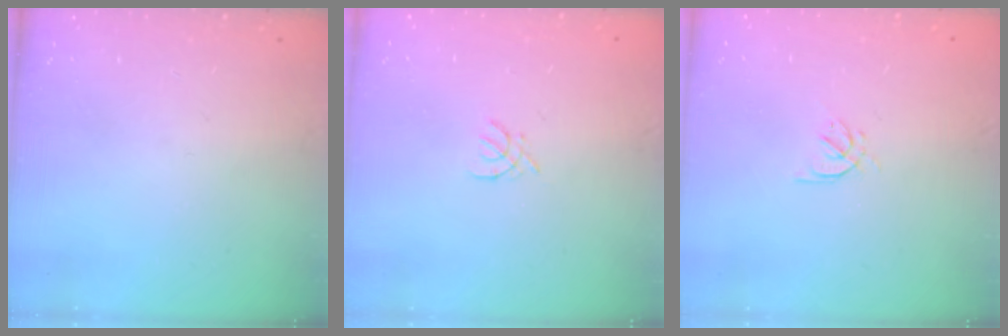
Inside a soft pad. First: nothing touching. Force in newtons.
{"total": 1.8, "press": 1.8, "slide": 0.4}
{"total": 2.2, "press": 2.1, "slide": 0.7}